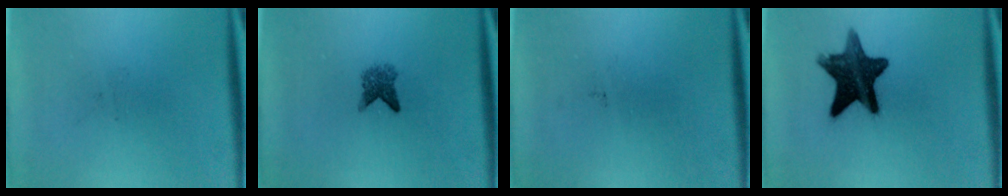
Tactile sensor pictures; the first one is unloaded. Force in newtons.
{"total": 2.7}
{"total": 0.0}
{"total": 13.0}